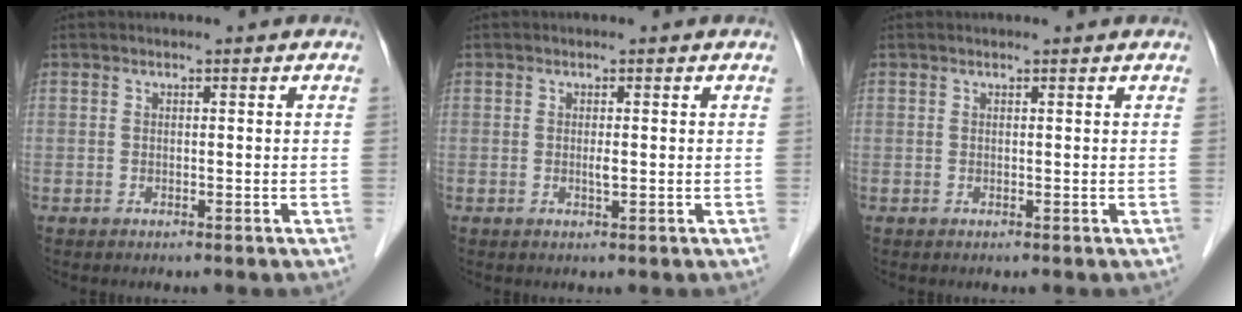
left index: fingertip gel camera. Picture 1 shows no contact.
{"total": 0.9, "force": [0.0, 0.1, 0.9], "torque": [-0.018, -0.002, 0.001]}
{"total": 0.7, "force": [0.7, 0.0, 0.1], "torque": [-0.008, 0.003, 0.009]}